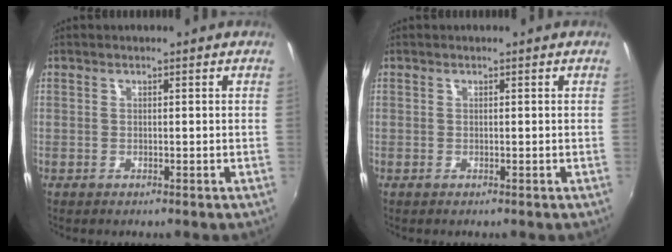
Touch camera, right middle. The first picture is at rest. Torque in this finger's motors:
{"motor_torque": [0.00, 0.00, 0.00, 0.01]}